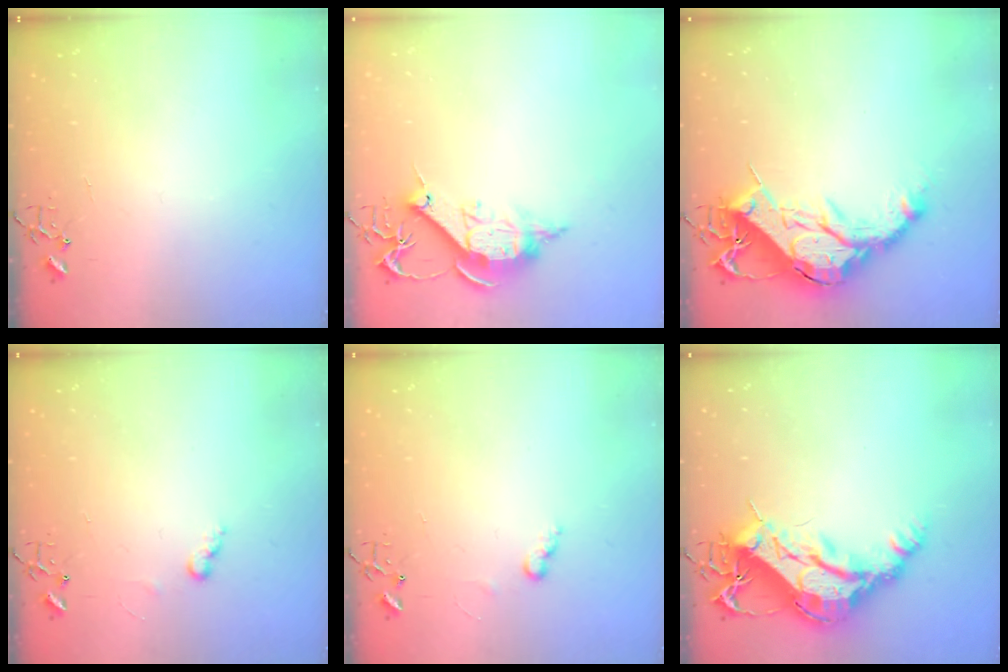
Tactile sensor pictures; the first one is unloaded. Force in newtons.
{"total": 12.5, "press": 12.5, "slide": 0.2}
{"total": 19.8, "press": 19.8, "slide": 1.2}
{"total": 6.1, "press": 6.1, "slide": 0.3}
{"total": 6.1, "press": 6.1, "slide": 0.3}
{"total": 20.3, "press": 20.2, "slide": 2.1}